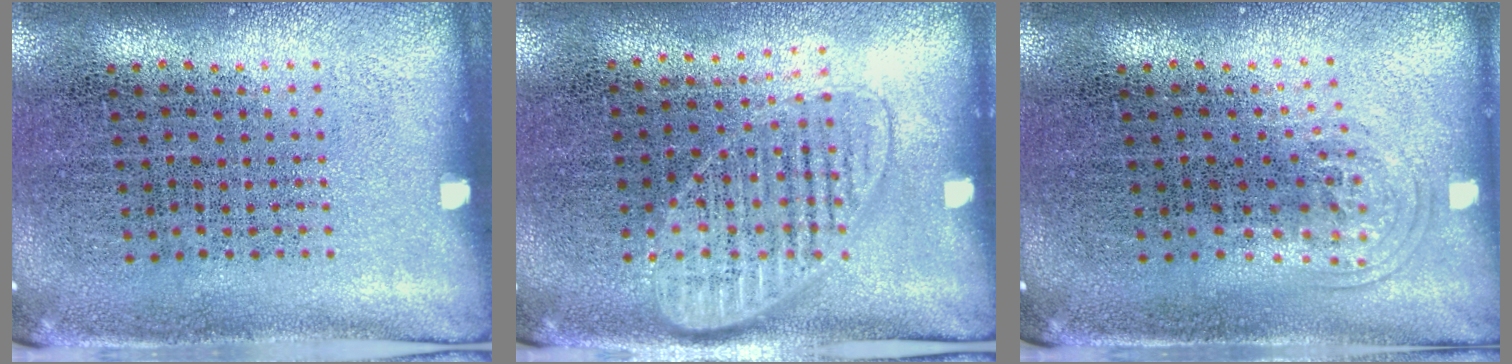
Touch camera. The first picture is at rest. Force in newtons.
{"total": 1.4, "press": 1.3, "slide": 0.6}
{"total": 1.1, "press": 0.7, "slide": 0.7}